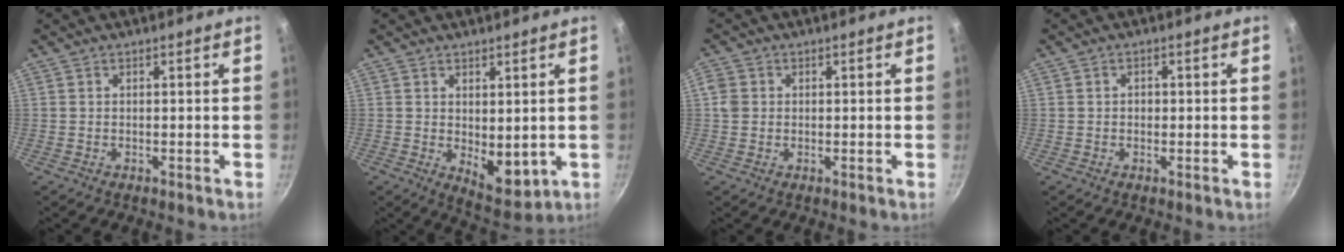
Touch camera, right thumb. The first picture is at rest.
{"total": 7.4, "force": [0.5, 4.1, 6.1], "torque": [-0.065, -0.023, 0.022]}
{"total": 2.9, "force": [0.2, 2.6, 1.2], "torque": [-0.016, 0.005, 0.000]}
{"total": 1.2, "force": [-0.1, 1.0, 0.6], "torque": [-0.007, 0.004, -0.002]}